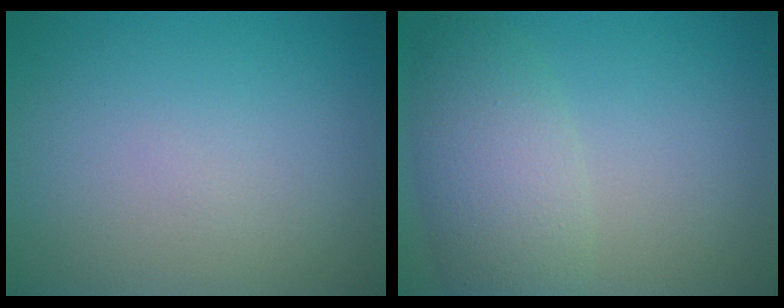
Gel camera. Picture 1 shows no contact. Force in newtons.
{"total": 5.2, "press": 5.2, "slide": 0.3}